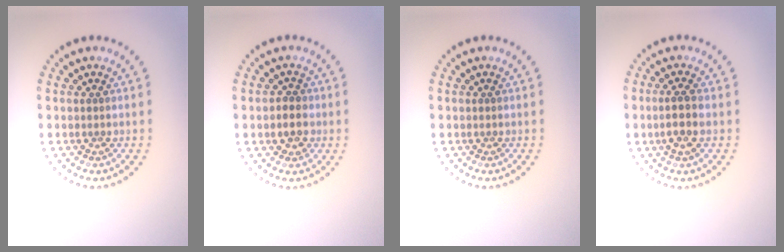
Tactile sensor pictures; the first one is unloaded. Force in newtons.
{"total": 2.2, "press": 2.1, "slide": 0.5}
{"total": 0.0}
{"total": 2.2, "press": 2.0, "slide": 1.0}